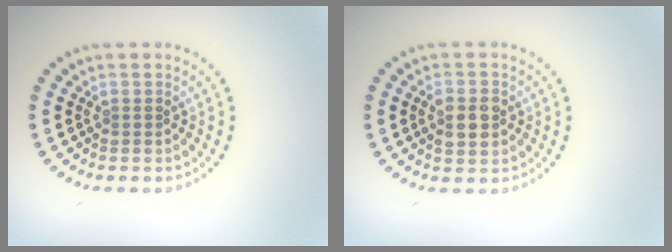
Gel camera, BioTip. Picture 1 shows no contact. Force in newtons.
{"total": 2.8, "press": 2.8, "slide": 0.2}